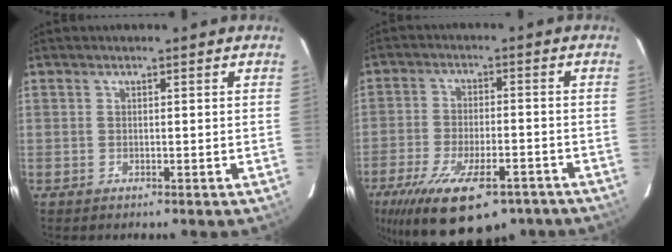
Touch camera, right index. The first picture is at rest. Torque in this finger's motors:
{"motor_torque": [1.34, -0.80, 0.91, 0.21]}